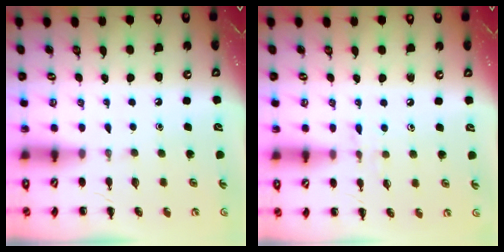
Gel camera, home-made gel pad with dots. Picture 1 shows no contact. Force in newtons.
{"total": 5.3, "press": 5.0, "slide": 1.8}